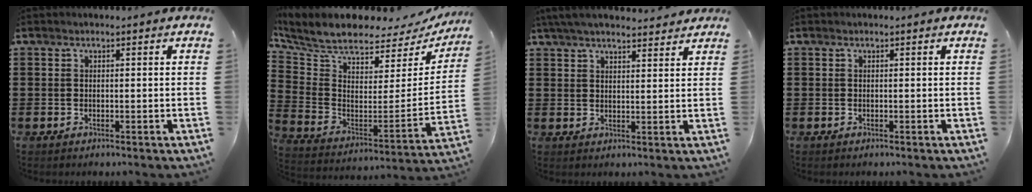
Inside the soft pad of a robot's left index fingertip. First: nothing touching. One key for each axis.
{"total": 6.9, "fx": 6.2, "fy": 1.6, "fz": 2.7, "tx": -0.087, "ty": -0.059, "tz": 0.106}
{"total": 4.7, "fx": 4.3, "fy": 0.5, "fz": 1.8, "tx": -0.047, "ty": -0.009, "tz": 0.081}
{"total": 0.0}